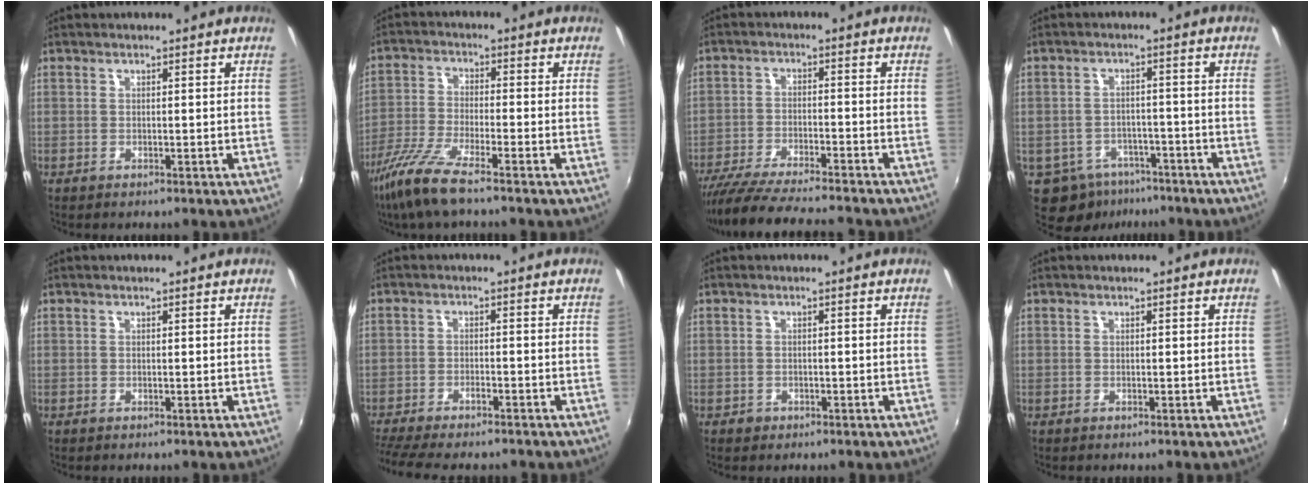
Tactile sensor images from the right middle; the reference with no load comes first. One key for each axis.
{"total": 9.8, "fx": -7.2, "fy": 0.8, "fz": 6.6, "tx": -0.148, "ty": -0.023, "tz": -0.142}
{"total": 15.7, "fx": -14.1, "fy": 1.2, "fz": 6.9, "tx": -0.143, "ty": -0.025, "tz": -0.231}
{"total": 9.8, "fx": -6.2, "fy": 6.9, "fz": 3.2, "tx": -0.090, "ty": 0.005, "tz": -0.076}
{"total": 0.0}
{"total": 11.7, "fx": -10.2, "fy": 2.1, "fz": 5.5, "tx": -0.128, "ty": -0.029, "tz": -0.163}
{"total": 1.5, "fx": -0.9, "fy": 1.1, "fz": 0.4, "tx": -0.010, "ty": -0.001, "tz": -0.012}
{"total": 0.0}